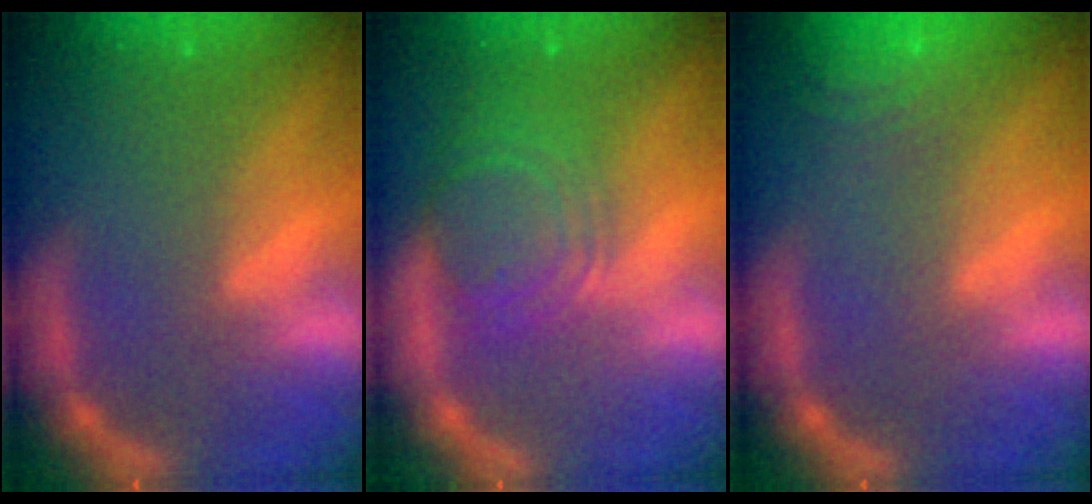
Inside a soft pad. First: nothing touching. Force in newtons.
{"total": 7.1}
{"total": 7.5}